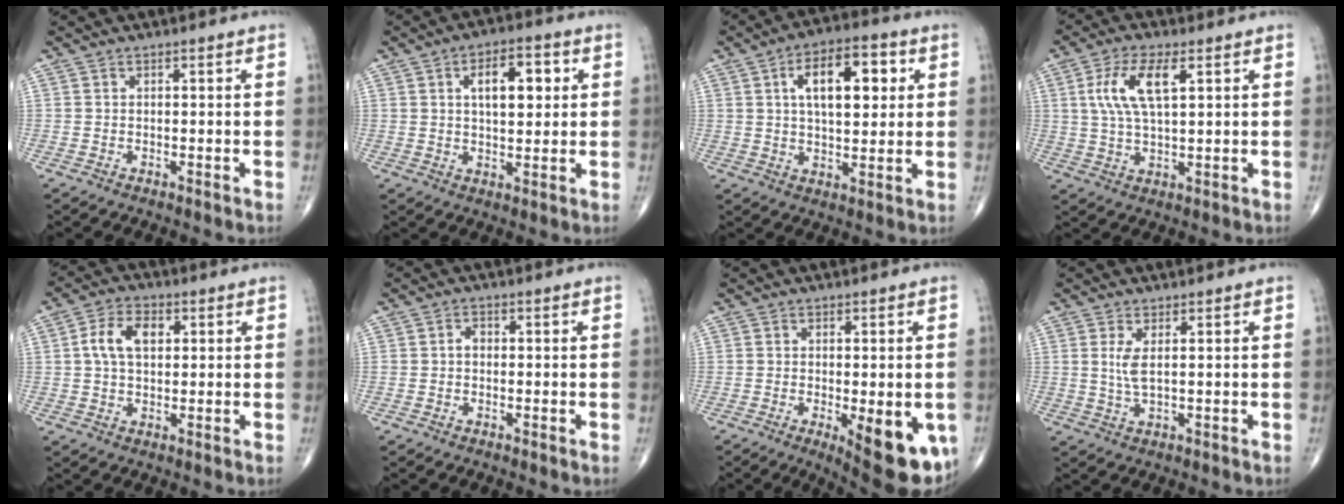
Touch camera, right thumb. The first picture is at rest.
{"total": 9.1, "force": [2.5, 4.4, 7.5], "torque": [-0.086, 0.001, 0.035]}
{"total": 13.1, "force": [3.6, 6.4, 10.8], "torque": [-0.144, 0.005, 0.054]}
{"total": 9.2, "force": [2.8, 3.5, 8.0], "torque": [-0.168, 0.001, 0.057]}
{"total": 7.2, "force": [1.5, 4.5, 5.4], "torque": [-0.096, 0.011, 0.023]}
{"total": 1.5, "force": [-0.1, 1.1, 1.0], "torque": [-0.009, 0.006, -0.005]}
{"total": 13.3, "force": [-4.3, 4.8, 11.7], "torque": [-0.118, -0.013, -0.045]}
{"total": 3.2, "force": [0.7, 0.8, 3.0], "torque": [-0.069, -0.008, 0.021]}